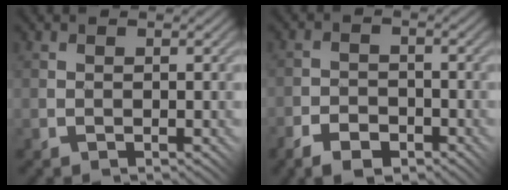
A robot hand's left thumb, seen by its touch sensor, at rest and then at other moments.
{"total": 4.2, "force": [-3.0, 2.0, 2.1], "torque": [-0.034, 0.003, -0.059]}